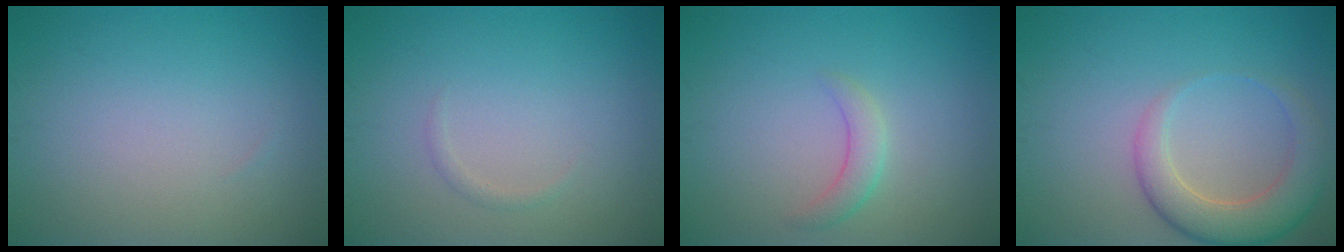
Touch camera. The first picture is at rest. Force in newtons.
{"total": 0.7, "press": 0.7, "slide": 0.0}
{"total": 1.8, "press": 1.8, "slide": 0.2}
{"total": 4.9, "press": 4.9, "slide": 0.5}